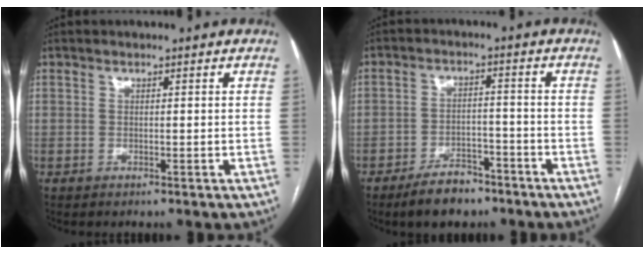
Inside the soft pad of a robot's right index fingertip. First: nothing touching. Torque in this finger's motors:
{"motor_torque": [-0.06, -0.04, -0.14, -0.06]}